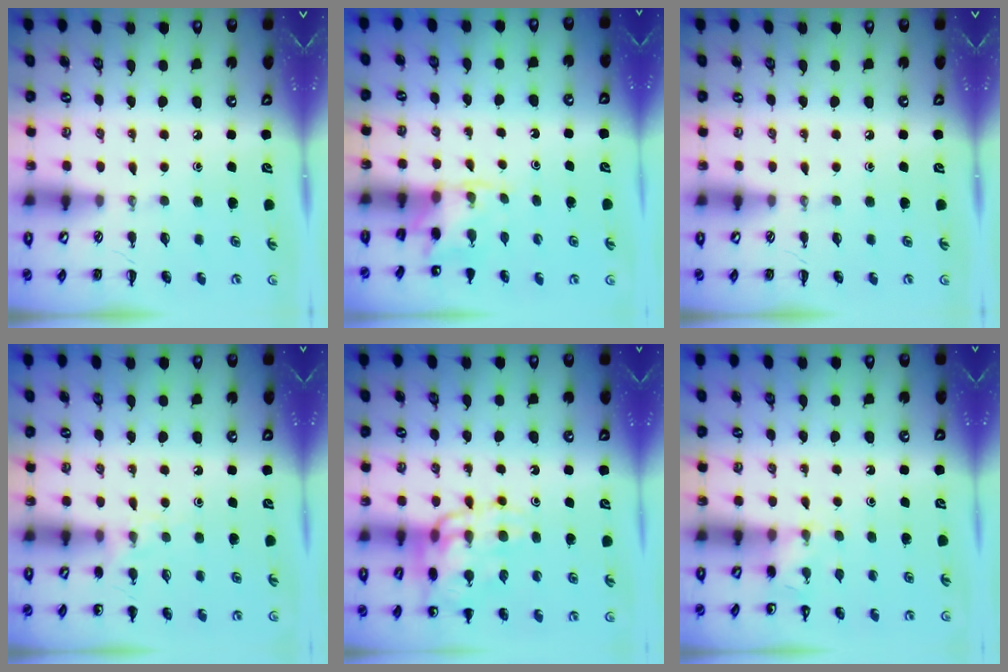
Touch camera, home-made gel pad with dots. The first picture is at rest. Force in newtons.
{"total": 3.6, "press": 3.4, "slide": 1.3}
{"total": 0.0}
{"total": 5.1, "press": 4.6, "slide": 2.1}
{"total": 14.4, "press": 14.1, "slide": 3.1}
{"total": 5.2, "press": 5.0, "slide": 1.5}